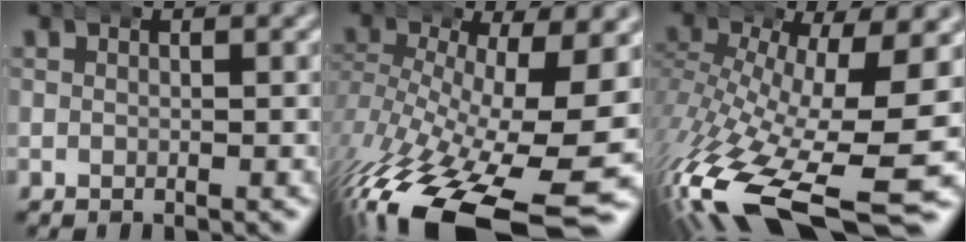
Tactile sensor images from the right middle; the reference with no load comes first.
{"total": 11.7, "force": [-6.2, 4.0, 9.1], "torque": [-0.173, -0.050, -0.072]}
{"total": 11.1, "force": [-4.4, 3.9, 9.4], "torque": [-0.190, -0.048, -0.042]}